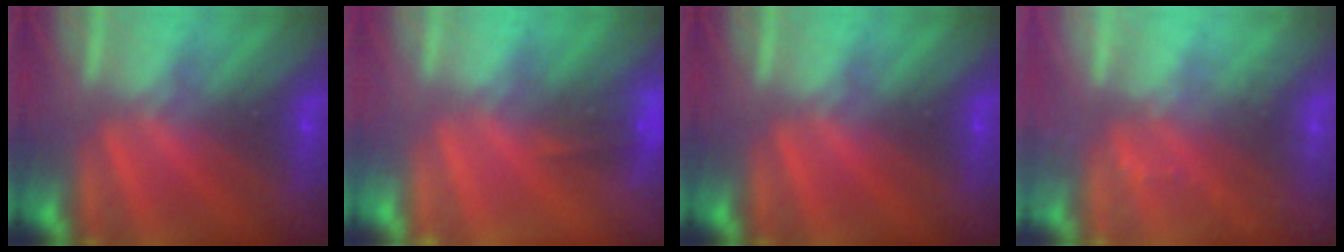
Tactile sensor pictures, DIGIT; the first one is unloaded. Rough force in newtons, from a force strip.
{"total": 4.0}
{"total": 0.0}
{"total": 2.2}